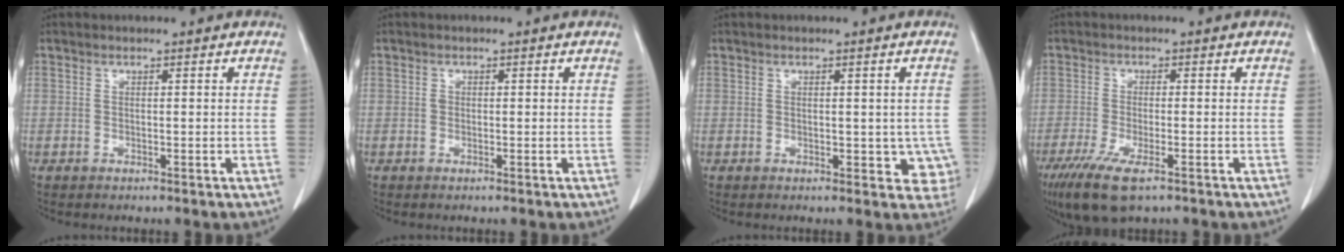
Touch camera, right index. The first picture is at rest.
{"total": 0.6, "force": [0.0, 0.5, 0.2], "torque": [-0.003, 0.002, -0.001]}
{"total": 4.2, "force": [-0.2, 2.8, 3.1], "torque": [-0.011, 0.002, 0.001]}
{"total": 8.7, "force": [-5.2, 2.1, 6.6], "torque": [-0.121, -0.025, -0.088]}